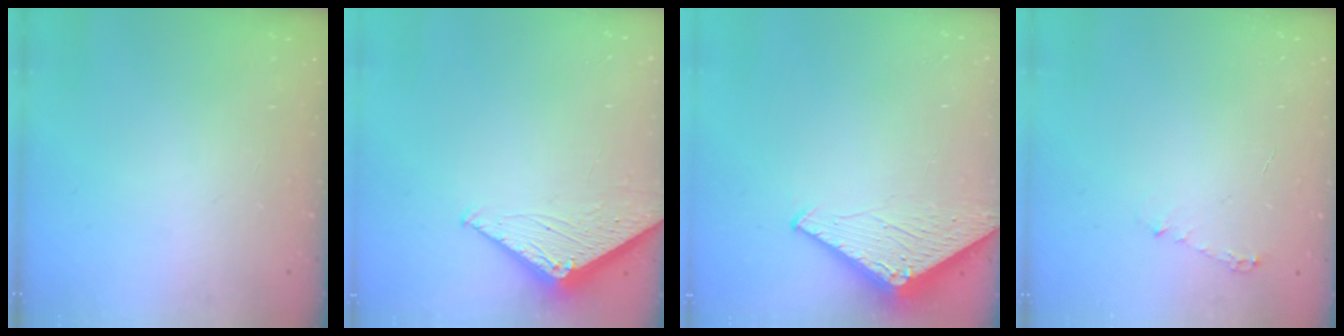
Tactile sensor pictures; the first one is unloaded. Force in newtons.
{"total": 2.8, "press": 2.8, "slide": 0.2}
{"total": 2.9, "press": 2.9, "slide": 0.2}
{"total": 3.8, "press": 3.8, "slide": 0.5}